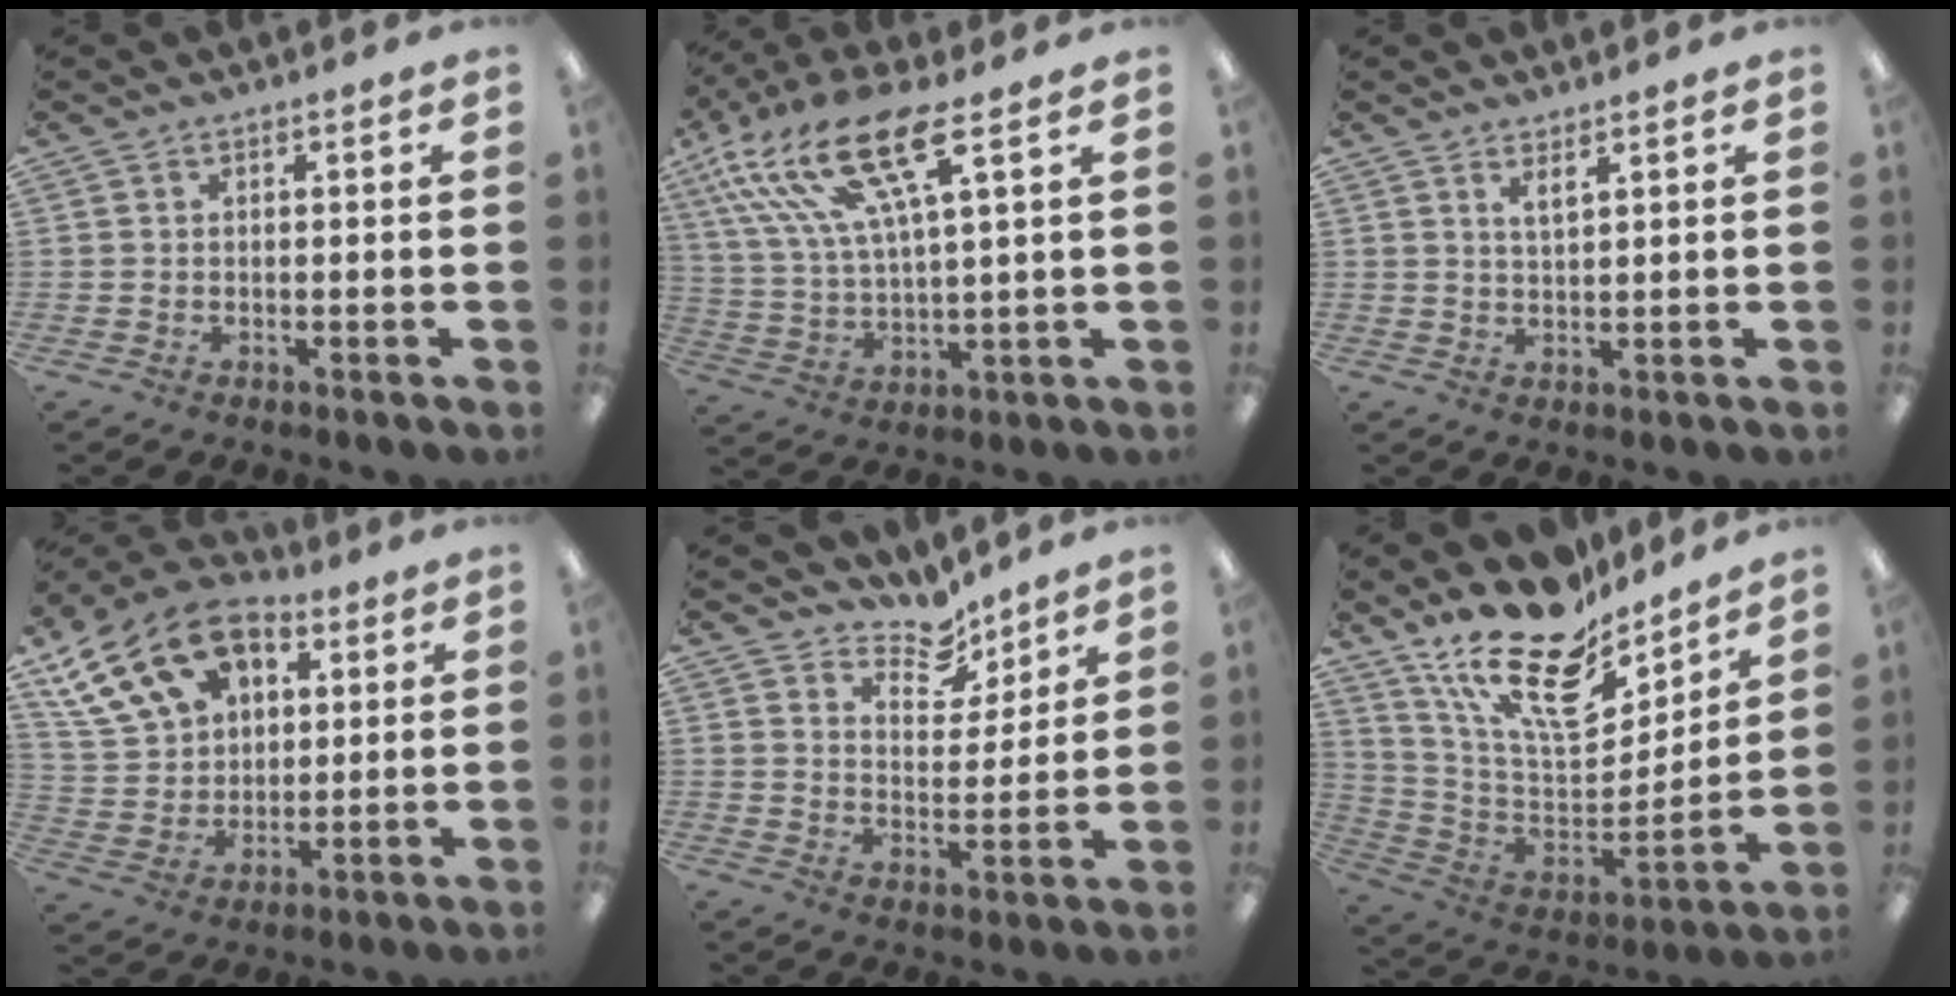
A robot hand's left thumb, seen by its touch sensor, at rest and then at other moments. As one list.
[{"total": 17.8, "force": [10.0, 5.4, 13.7], "torque": [-0.290, -0.032, 0.167]}, {"total": 2.5, "force": [2.0, 0.4, 1.4], "torque": [-0.025, -0.005, 0.034]}, {"total": 18.2, "force": [10.3, 12.4, 8.5], "torque": [-0.158, -0.035, 0.196]}, {"total": 8.5, "force": [7.6, 3.5, 1.5], "torque": [-0.021, -0.060, 0.139]}, {"total": 21.7, "force": [15.5, 9.3, 11.9], "torque": [-0.204, -0.109, 0.275]}]